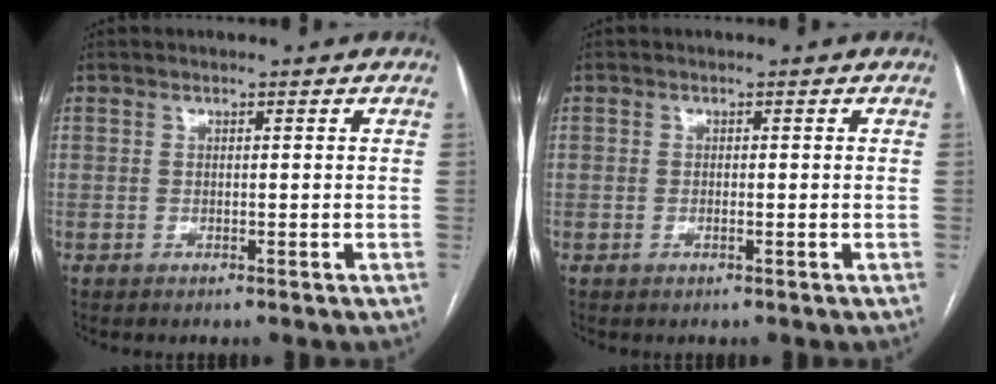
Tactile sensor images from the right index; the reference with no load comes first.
{"total": 0.6, "force": [-0.2, 0.2, 0.5], "torque": [-0.010, 0.000, -0.004]}